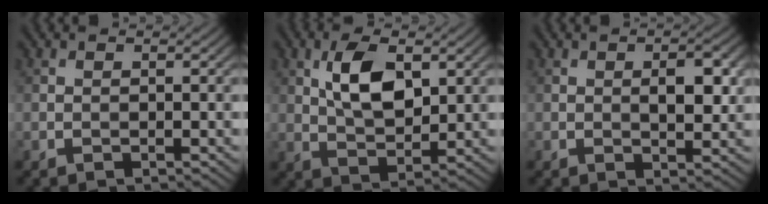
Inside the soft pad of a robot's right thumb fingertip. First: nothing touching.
{"total": 7.1, "force": [2.3, 3.5, 5.8], "torque": [-0.118, 0.001, 0.044]}
{"total": 4.1, "force": [0.7, 1.7, 3.6], "torque": [-0.059, -0.001, 0.012]}